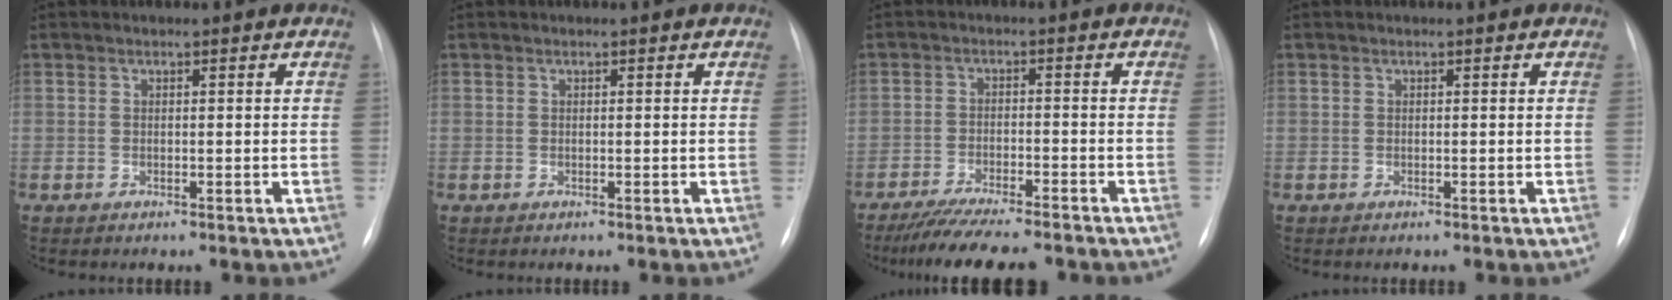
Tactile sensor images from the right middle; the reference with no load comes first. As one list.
[{"total": 0.0}, {"total": 11.9, "force": [-10.3, 1.3, 5.7], "torque": [-0.086, -0.017, -0.155]}, {"total": 0.0}]